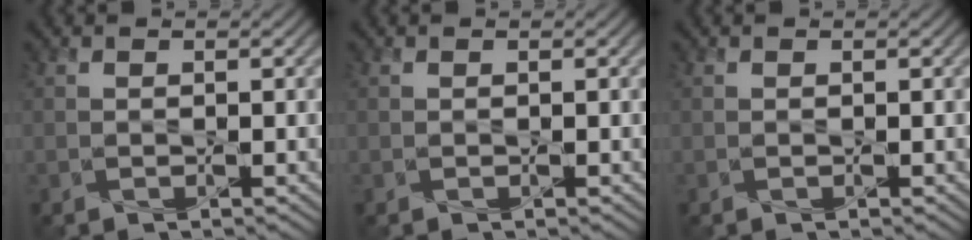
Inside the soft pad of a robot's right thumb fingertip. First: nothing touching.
{"total": 0.0}
{"total": 0.0}